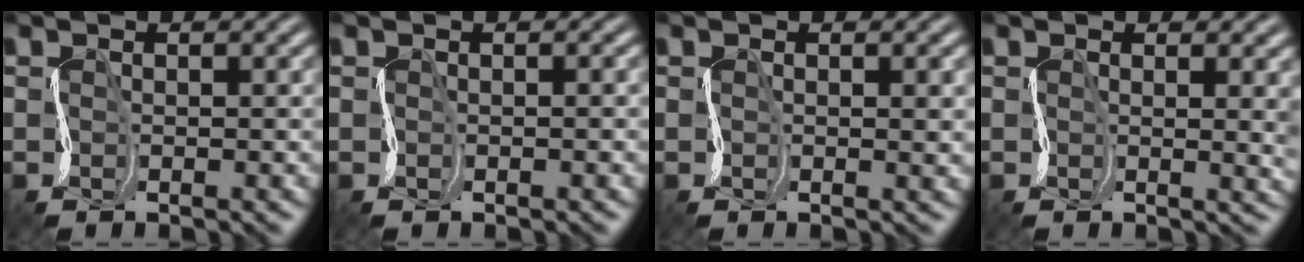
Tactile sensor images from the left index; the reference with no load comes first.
{"total": 1.7, "force": [0.0, 0.9, 1.5], "torque": [-0.011, 0.006, -0.006]}
{"total": 1.8, "force": [0.7, 0.5, 1.6], "torque": [-0.025, 0.009, 0.009]}
{"total": 4.3, "force": [1.0, 1.9, 3.8], "torque": [-0.028, 0.014, 0.011]}